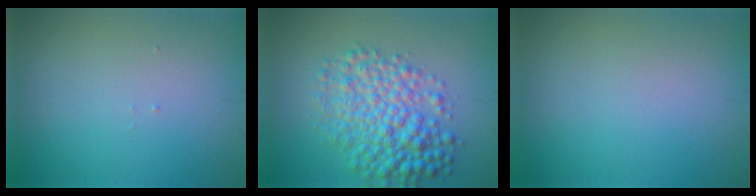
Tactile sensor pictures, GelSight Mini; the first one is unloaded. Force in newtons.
{"total": 6.2, "press": 6.2, "slide": 0.1}
{"total": 0.0}